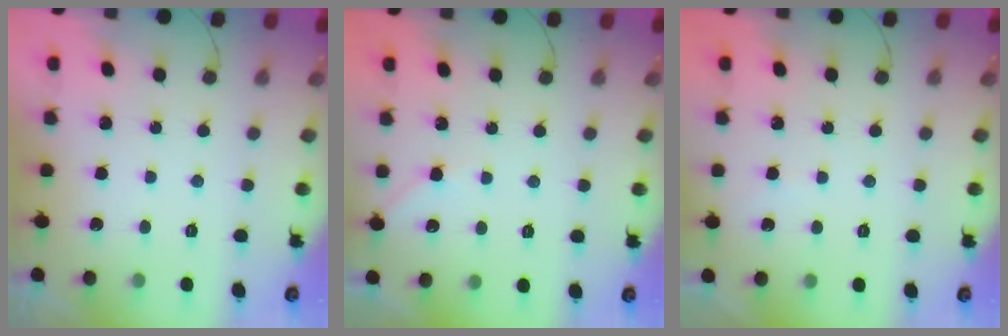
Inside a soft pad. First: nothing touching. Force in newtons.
{"total": 3.0, "press": 2.9, "slide": 0.5}
{"total": 2.1, "press": 2.1, "slide": 0.3}